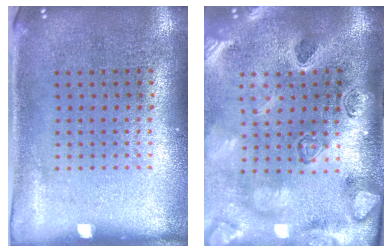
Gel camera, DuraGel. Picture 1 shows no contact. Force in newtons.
{"total": 4.3, "press": 3.3, "slide": 2.8}